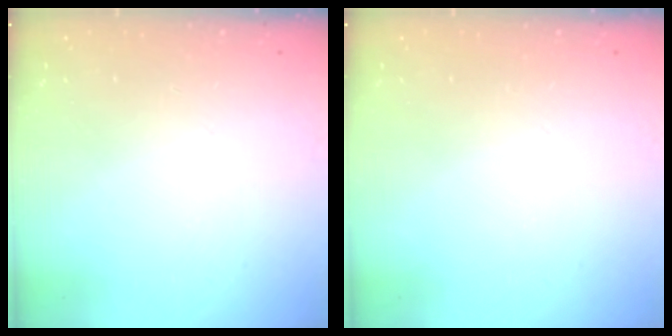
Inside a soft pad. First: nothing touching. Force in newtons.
{"total": 0.0}